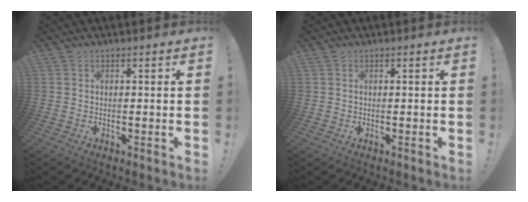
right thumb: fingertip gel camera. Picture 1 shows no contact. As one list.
[{"total": 0.0}]